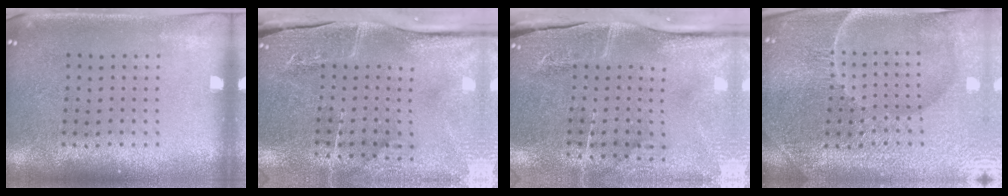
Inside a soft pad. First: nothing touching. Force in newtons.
{"total": 4.6, "press": 4.0, "slide": 2.4}
{"total": 4.9, "press": 3.9, "slide": 3.0}
{"total": 5.5, "press": 5.1, "slide": 2.1}